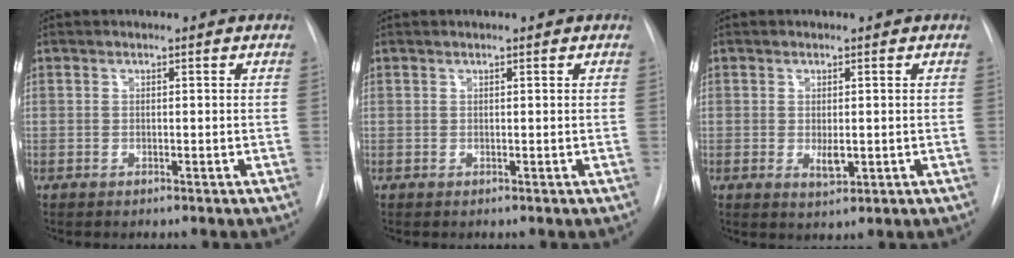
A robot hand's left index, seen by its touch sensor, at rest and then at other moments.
{"total": 0.6, "force": [0.5, 0.0, 0.3], "torque": [-0.006, 0.008, 0.009]}
{"total": 2.3, "force": [-0.2, 1.1, 2.1], "torque": [-0.036, -0.007, 0.003]}